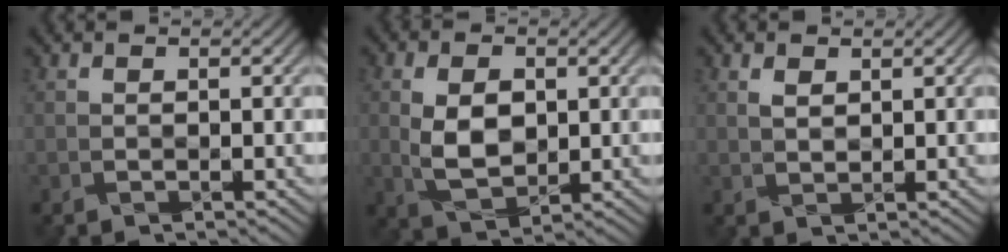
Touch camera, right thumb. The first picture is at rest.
{"total": 5.7, "force": [0.4, 3.6, 4.4], "torque": [-0.099, -0.006, 0.013]}
{"total": 1.0, "force": [0.9, 0.3, 0.2], "torque": [-0.009, -0.004, 0.023]}